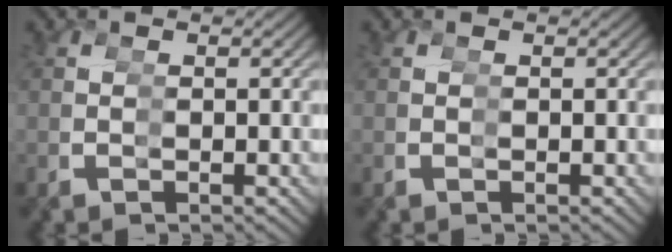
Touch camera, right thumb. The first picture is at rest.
{"total": 0.0}